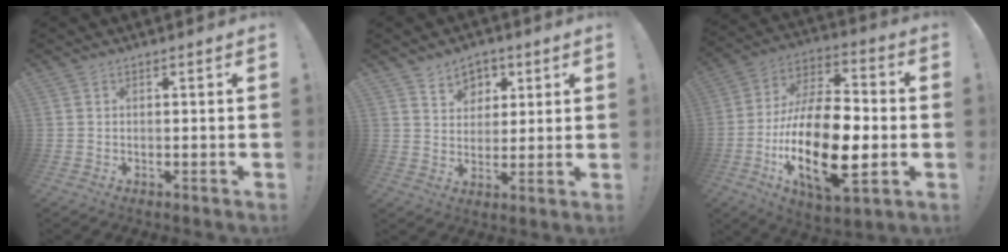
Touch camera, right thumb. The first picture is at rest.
{"total": 7.0, "force": [4.1, 5.6, 1.1], "torque": [-0.010, -0.032, 0.077]}
{"total": 25.3, "force": [-6.0, 11.8, 21.6], "torque": [-0.410, 0.024, -0.097]}